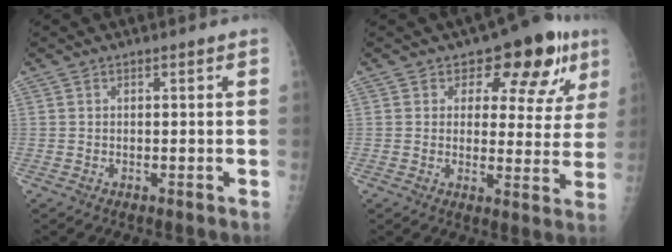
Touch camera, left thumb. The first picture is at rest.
{"total": 11.9, "force": [6.3, 7.1, 7.3], "torque": [-0.033, -0.022, 0.076]}